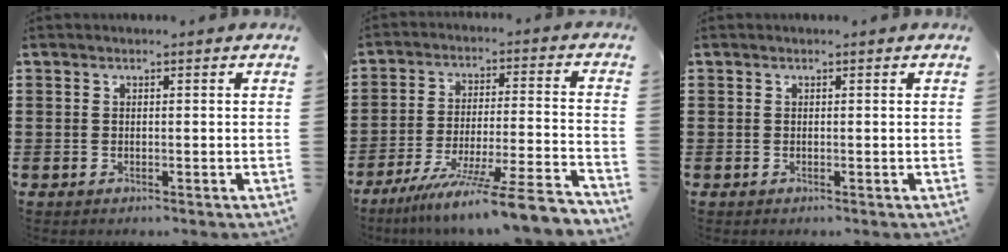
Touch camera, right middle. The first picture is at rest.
{"total": 10.6, "force": [-9.0, -0.9, 5.6], "torque": [-0.085, 0.003, -0.172]}
{"total": 0.0}